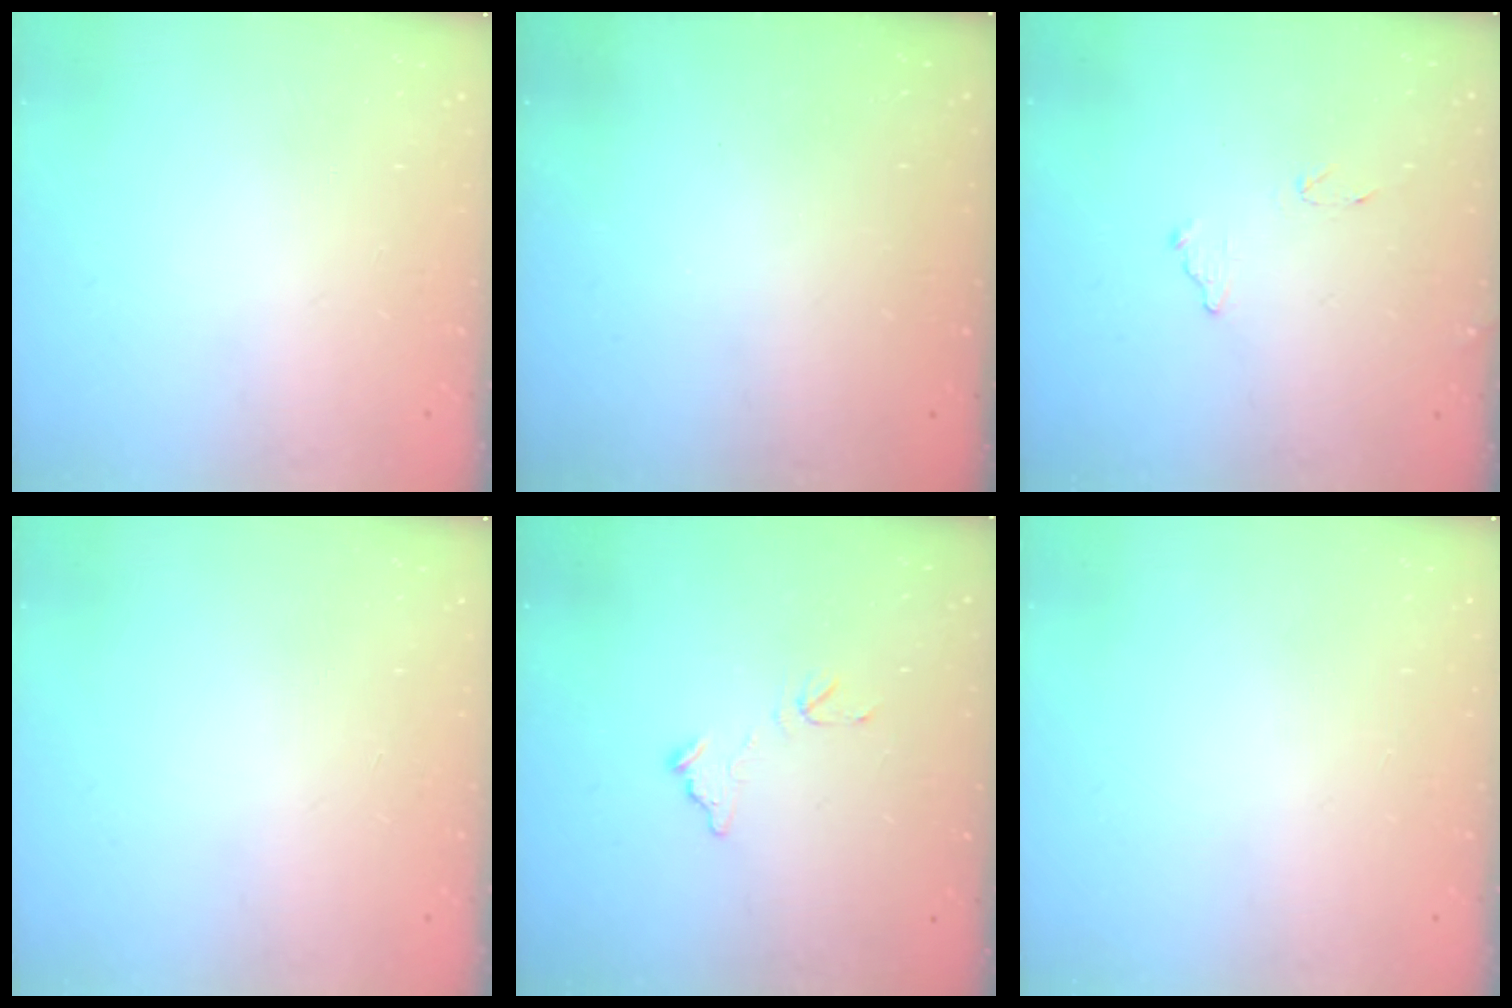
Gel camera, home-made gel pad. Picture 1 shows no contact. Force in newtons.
{"total": 3.2, "press": 3.2, "slide": 0.1}
{"total": 7.8, "press": 7.8, "slide": 0.5}
{"total": 0.0}
{"total": 7.8, "press": 7.8, "slide": 0.5}
{"total": 0.0}